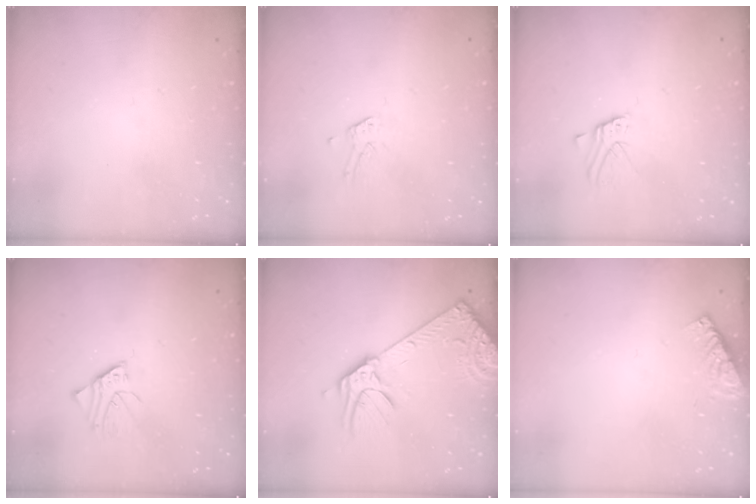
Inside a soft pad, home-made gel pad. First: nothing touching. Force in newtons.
{"total": 1.2, "press": 1.2, "slide": 0.1}
{"total": 2.4, "press": 2.4, "slide": 0.2}
{"total": 1.8, "press": 1.8, "slide": 0.2}
{"total": 15.3, "press": 14.9, "slide": 3.5}
{"total": 7.2, "press": 7.1, "slide": 0.7}